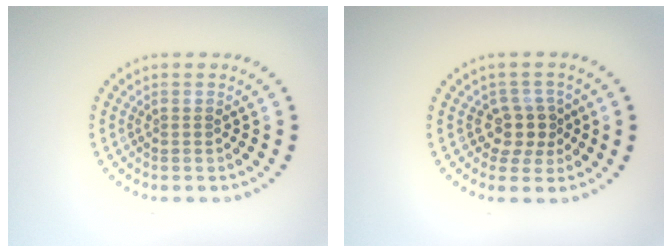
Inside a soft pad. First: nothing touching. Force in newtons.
{"total": 2.5, "press": 2.1, "slide": 1.5}